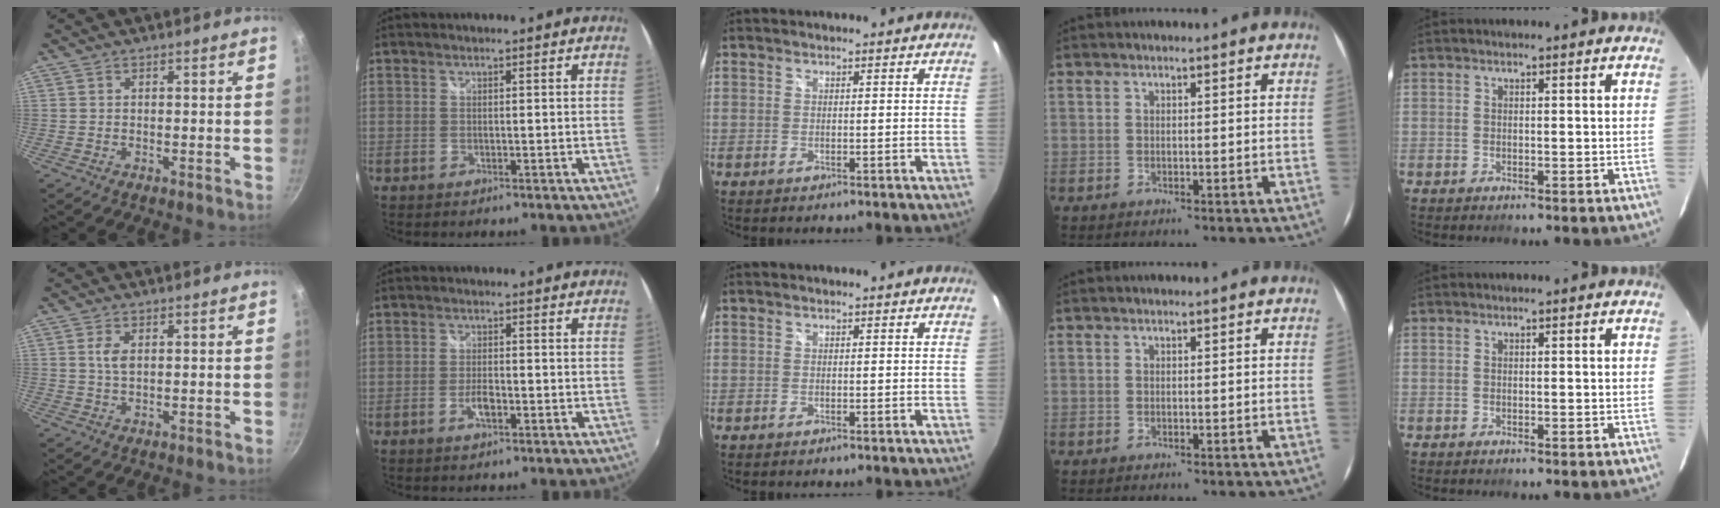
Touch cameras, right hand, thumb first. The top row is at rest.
{"thumb": {"total": 2.8, "force": [0.6, 1.5, 2.3], "torque": [-0.043, -0.001, 0.013]}, "index": {"total": 2.9, "force": [-1.3, 1.1, 2.3], "torque": [-0.050, -0.002, -0.025]}}